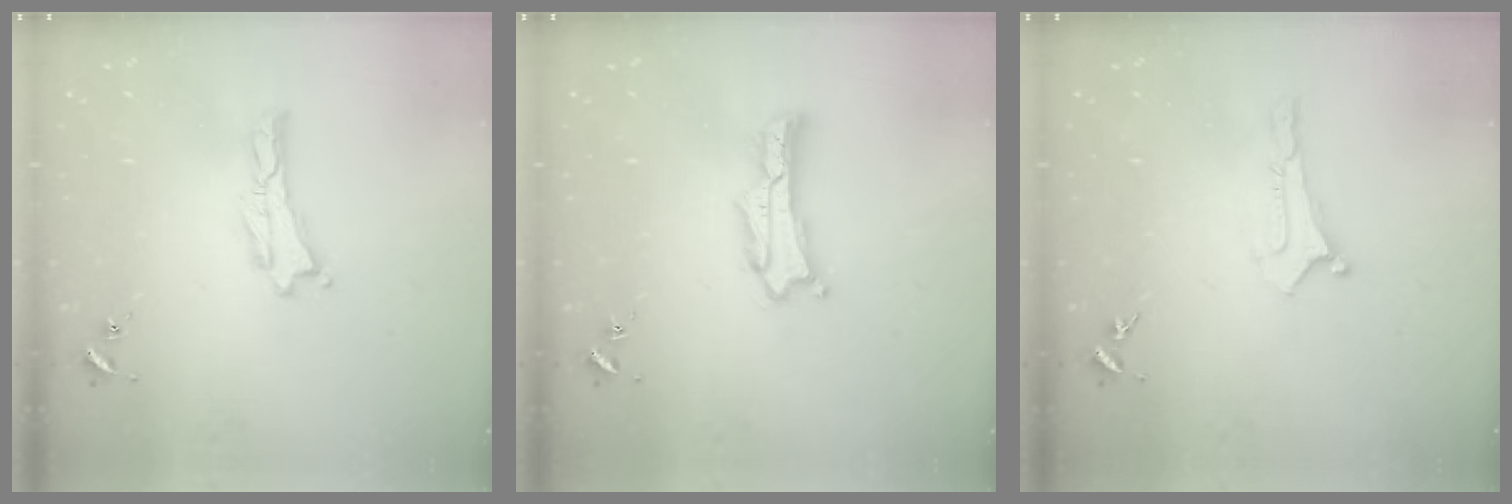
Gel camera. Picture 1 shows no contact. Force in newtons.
{"total": 1.4, "press": 1.4, "slide": 0.0}
{"total": 0.0}